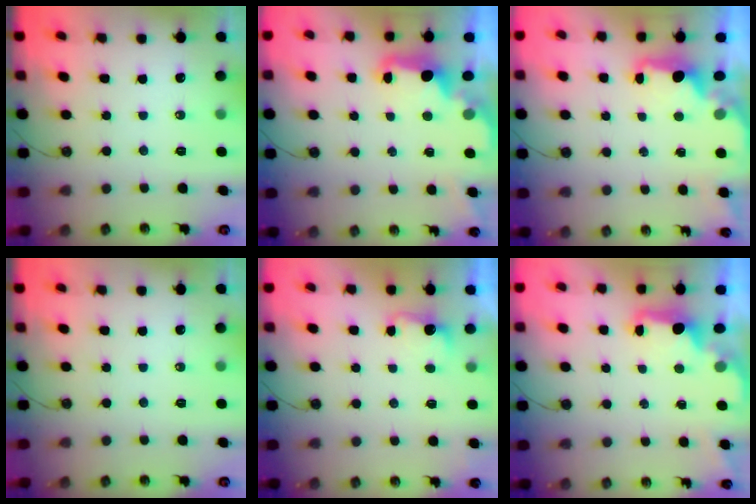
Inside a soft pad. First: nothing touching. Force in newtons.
{"total": 2.8, "press": 2.6, "slide": 0.9}
{"total": 2.0, "press": 1.8, "slide": 0.7}
{"total": 0.0}
{"total": 2.8, "press": 2.6, "slide": 0.9}
{"total": 2.2, "press": 2.1, "slide": 0.8}